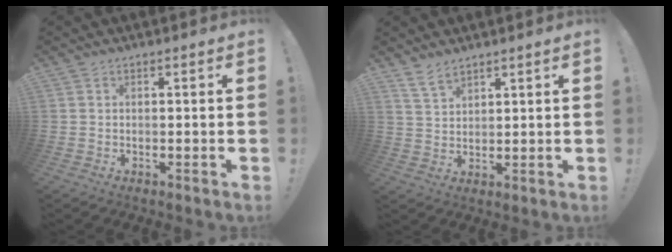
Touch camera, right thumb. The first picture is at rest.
{"total": 5.8, "force": [4.8, 2.5, 2.0], "torque": [-0.037, -0.026, 0.093]}